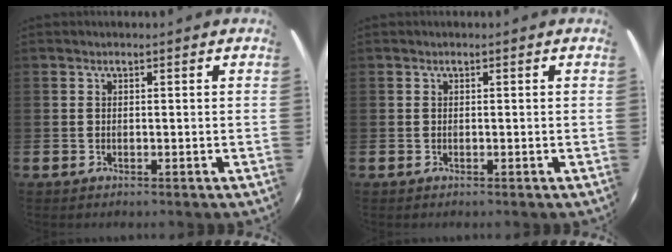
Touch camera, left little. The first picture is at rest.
{"total": 0.0}